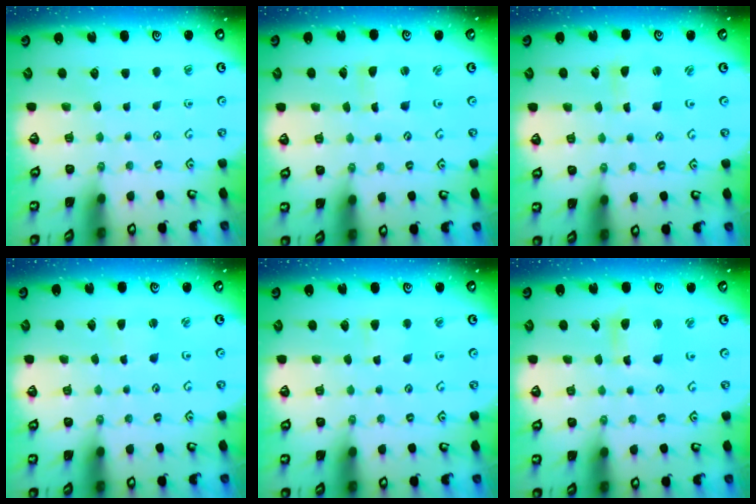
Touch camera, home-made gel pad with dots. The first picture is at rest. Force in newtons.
{"total": 1.0, "press": 1.0, "slide": 0.2}
{"total": 1.7, "press": 1.6, "slide": 0.4}
{"total": 2.1, "press": 2.1, "slide": 0.3}
{"total": 2.8, "press": 2.8, "slide": 0.5}
{"total": 5.4, "press": 5.3, "slide": 0.7}